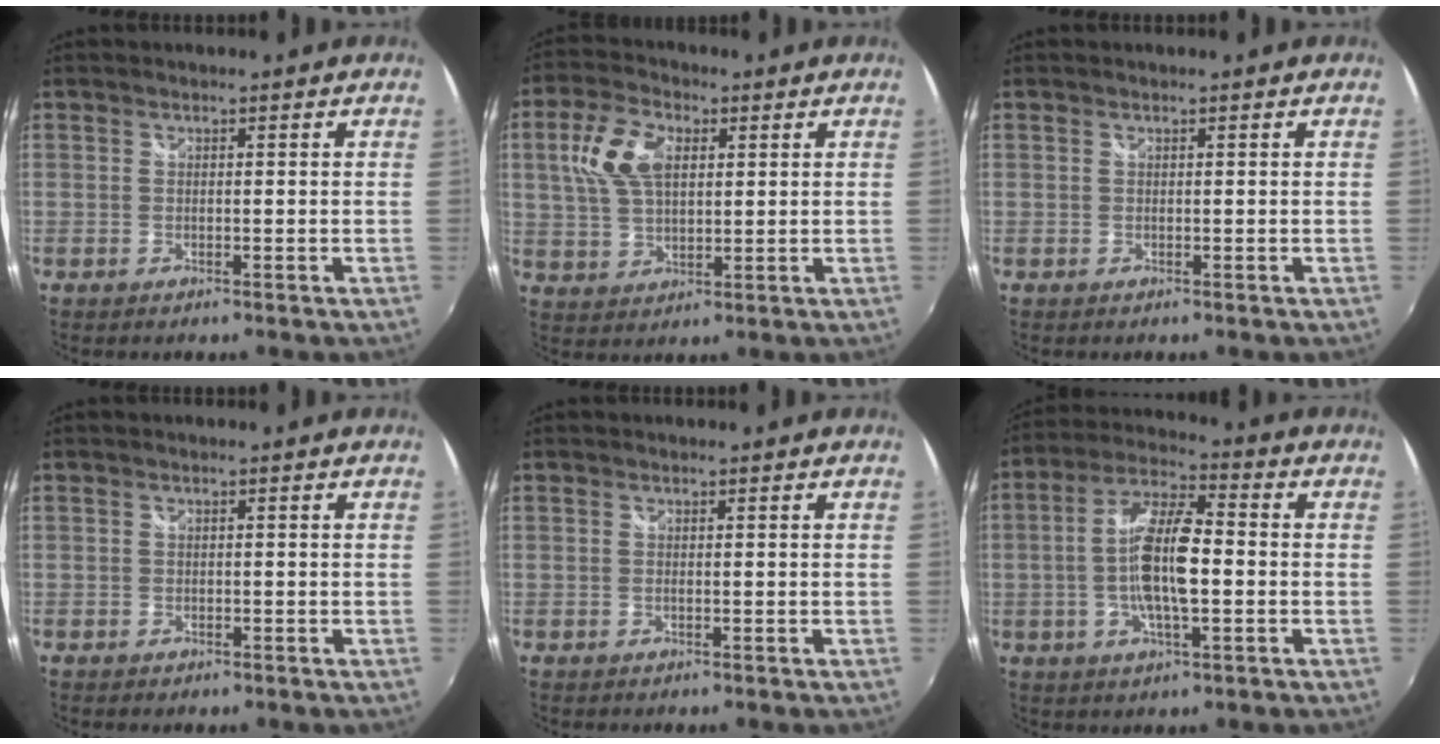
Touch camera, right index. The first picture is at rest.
{"total": 9.9, "force": [2.7, 5.7, 7.7], "torque": [-0.161, 0.020, 0.055]}
{"total": 0.0}
{"total": 1.1, "force": [-0.8, 0.7, 0.3], "torque": [-0.008, -0.002, -0.012]}
{"total": 0.5, "force": [-0.3, -0.1, 0.4], "torque": [-0.004, 0.001, -0.006]}
{"total": 11.9, "force": [-1.4, 3.4, 11.3], "torque": [-0.224, 0.007, -0.030]}